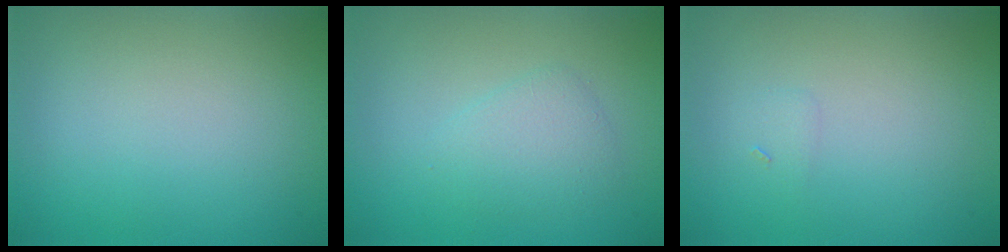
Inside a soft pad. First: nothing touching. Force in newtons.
{"total": 2.2, "press": 2.2, "slide": 0.0}
{"total": 0.5, "press": 0.5, "slide": 0.1}